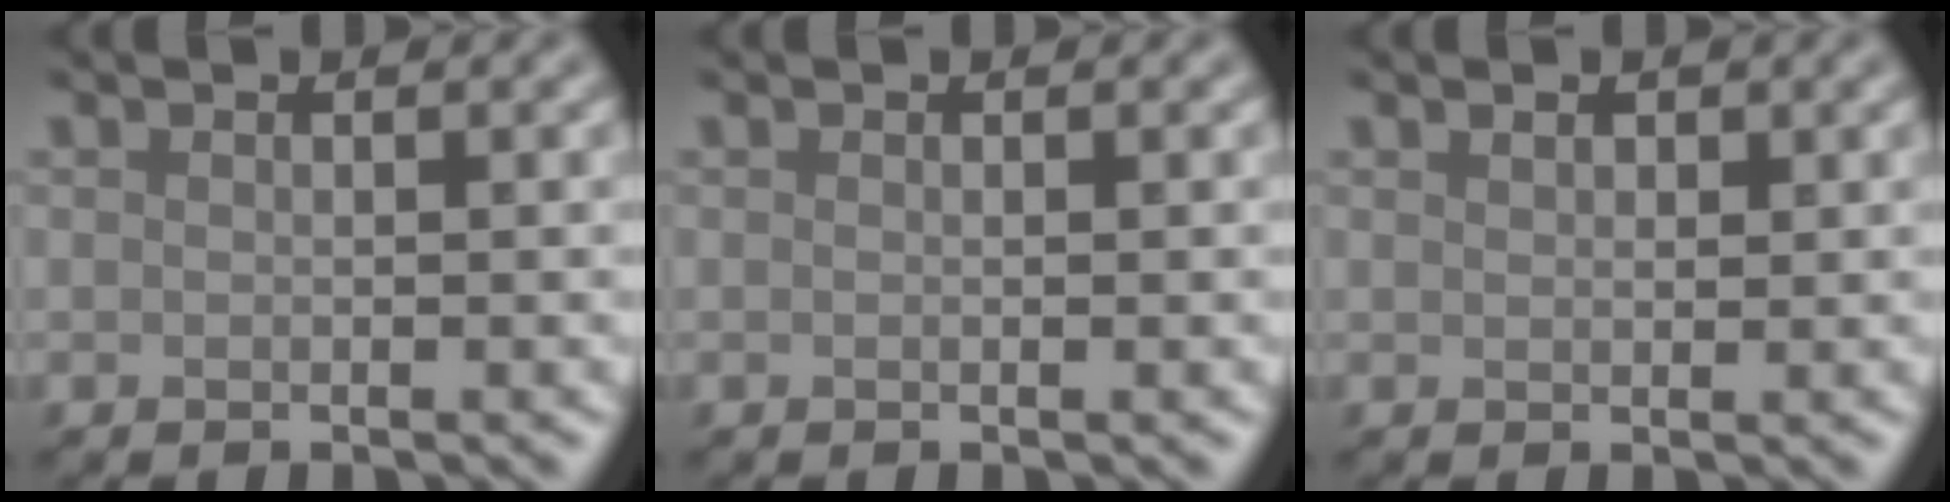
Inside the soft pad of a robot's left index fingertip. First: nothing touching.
{"total": 0.0}
{"total": 0.7, "force": [0.5, 0.4, 0.3], "torque": [-0.007, -0.002, 0.010]}